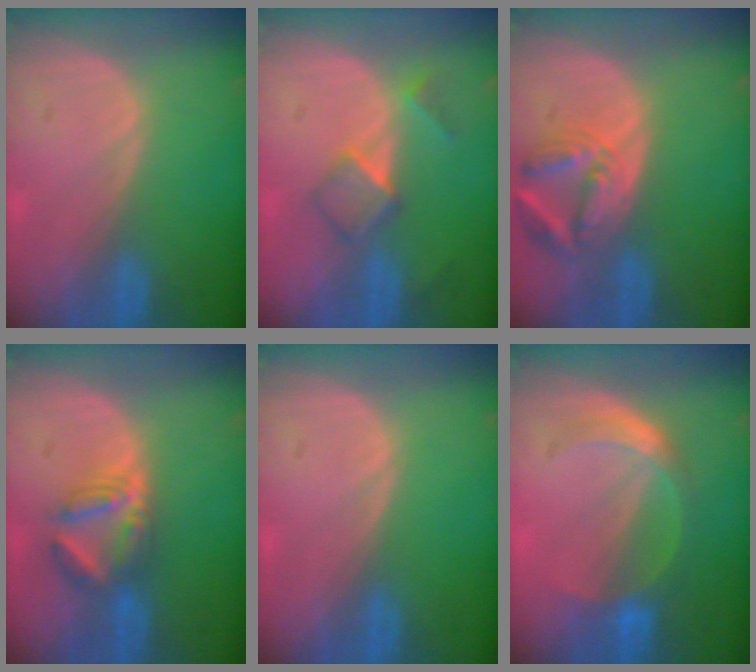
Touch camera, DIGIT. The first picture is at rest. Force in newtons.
{"total": 5.2, "press": 4.5, "slide": 2.5}
{"total": 7.0, "press": 6.4, "slide": 2.8}
{"total": 5.8, "press": 5.7, "slide": 1.2}
{"total": 0.0}
{"total": 5.4, "press": 5.2, "slide": 1.3}